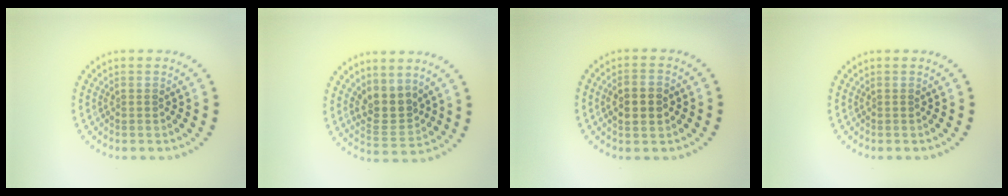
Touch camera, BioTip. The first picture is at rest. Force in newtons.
{"total": 3.3, "press": 2.9, "slide": 1.6}
{"total": 2.9, "press": 2.9, "slide": 0.2}
{"total": 0.0}